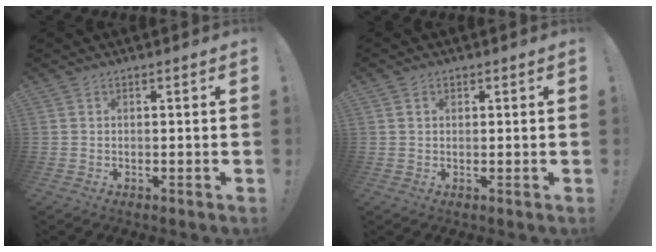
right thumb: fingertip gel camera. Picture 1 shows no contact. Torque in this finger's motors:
{"motor_torque": [-0.13, -0.18, -0.05, -0.10, 0.06]}